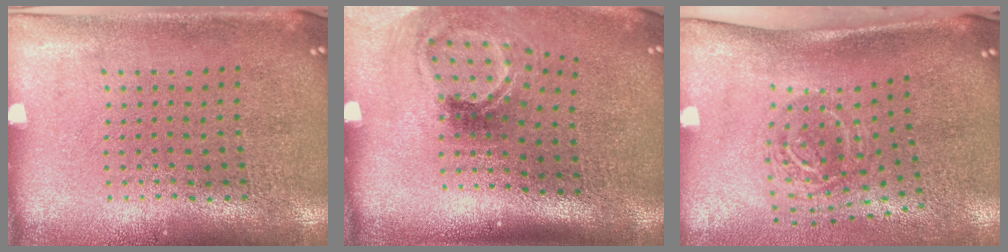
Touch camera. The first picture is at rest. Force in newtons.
{"total": 2.1, "press": 1.3, "slide": 1.6}
{"total": 2.0, "press": 1.3, "slide": 1.5}